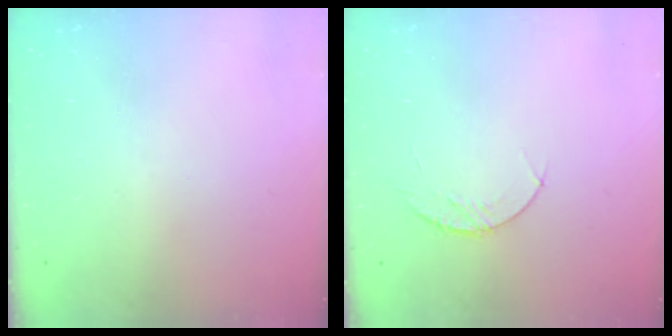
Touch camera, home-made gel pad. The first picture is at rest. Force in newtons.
{"total": 5.3, "press": 5.3, "slide": 0.6}